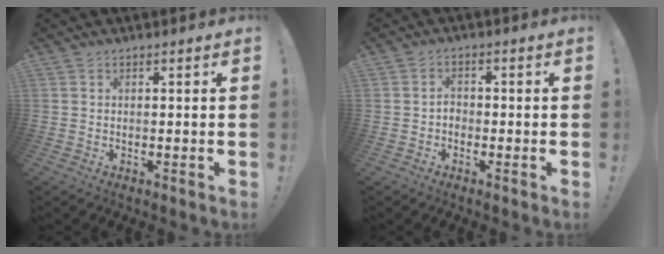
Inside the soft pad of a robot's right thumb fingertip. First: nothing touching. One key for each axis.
{"total": 2.4, "fx": -1.4, "fy": 1.7, "fz": 0.9, "tx": -0.020, "ty": 0.011, "tz": -0.024}